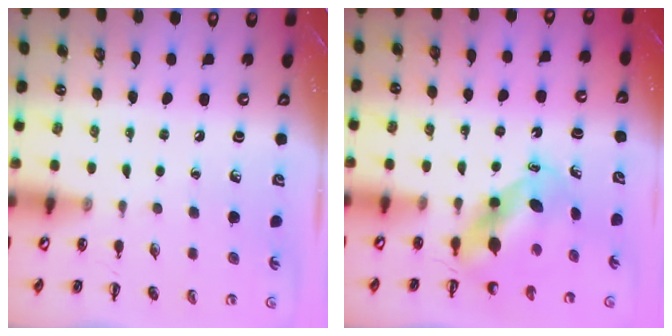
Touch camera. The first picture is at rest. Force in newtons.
{"total": 5.3, "press": 5.1, "slide": 1.4}